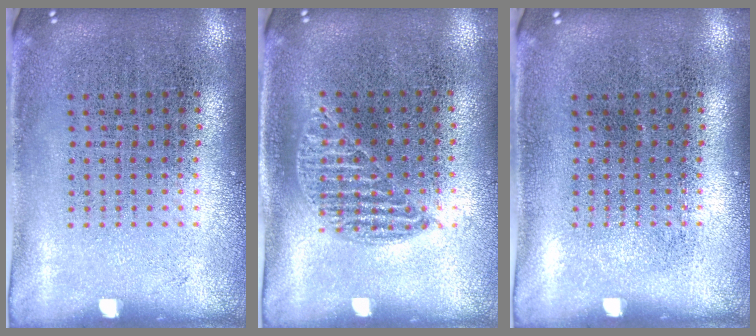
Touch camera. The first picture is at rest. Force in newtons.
{"total": 0.8, "press": 0.8, "slide": 0.4}
{"total": 0.0}